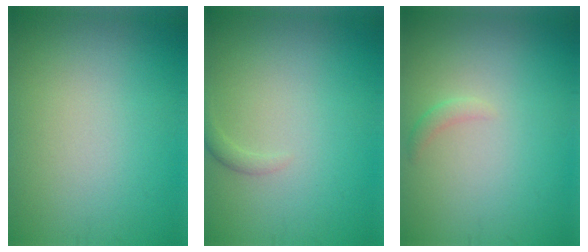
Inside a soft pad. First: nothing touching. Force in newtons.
{"total": 0.9, "press": 0.9, "slide": 0.1}
{"total": 0.8, "press": 0.8, "slide": 0.1}